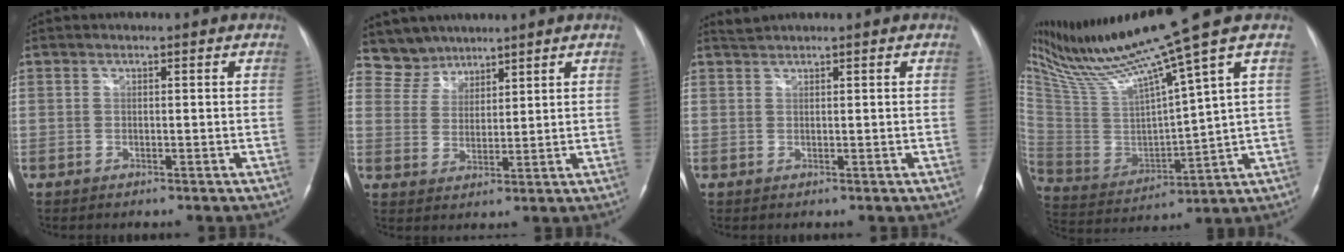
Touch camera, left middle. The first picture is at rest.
{"total": 5.0, "force": [4.4, 2.3, -0.8], "torque": [0.018, 0.004, 0.089]}
{"total": 1.1, "force": [1.1, -0.3, -0.1], "torque": [-0.005, 0.009, 0.027]}
{"total": 17.0, "force": [12.6, -2.1, 11.2], "torque": [-0.204, -0.013, 0.238]}